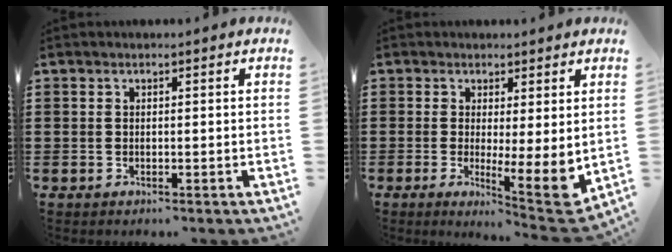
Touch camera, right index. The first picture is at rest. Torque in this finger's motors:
{"motor_torque": [0.51, 0.69, 0.45, 0.07]}